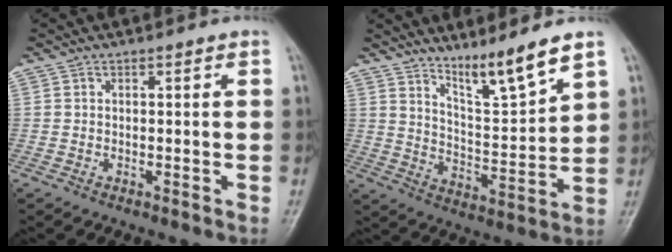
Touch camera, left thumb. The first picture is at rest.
{"total": 9.3, "force": [7.4, 0.0, 5.6], "torque": [-0.096, -0.065, 0.139]}